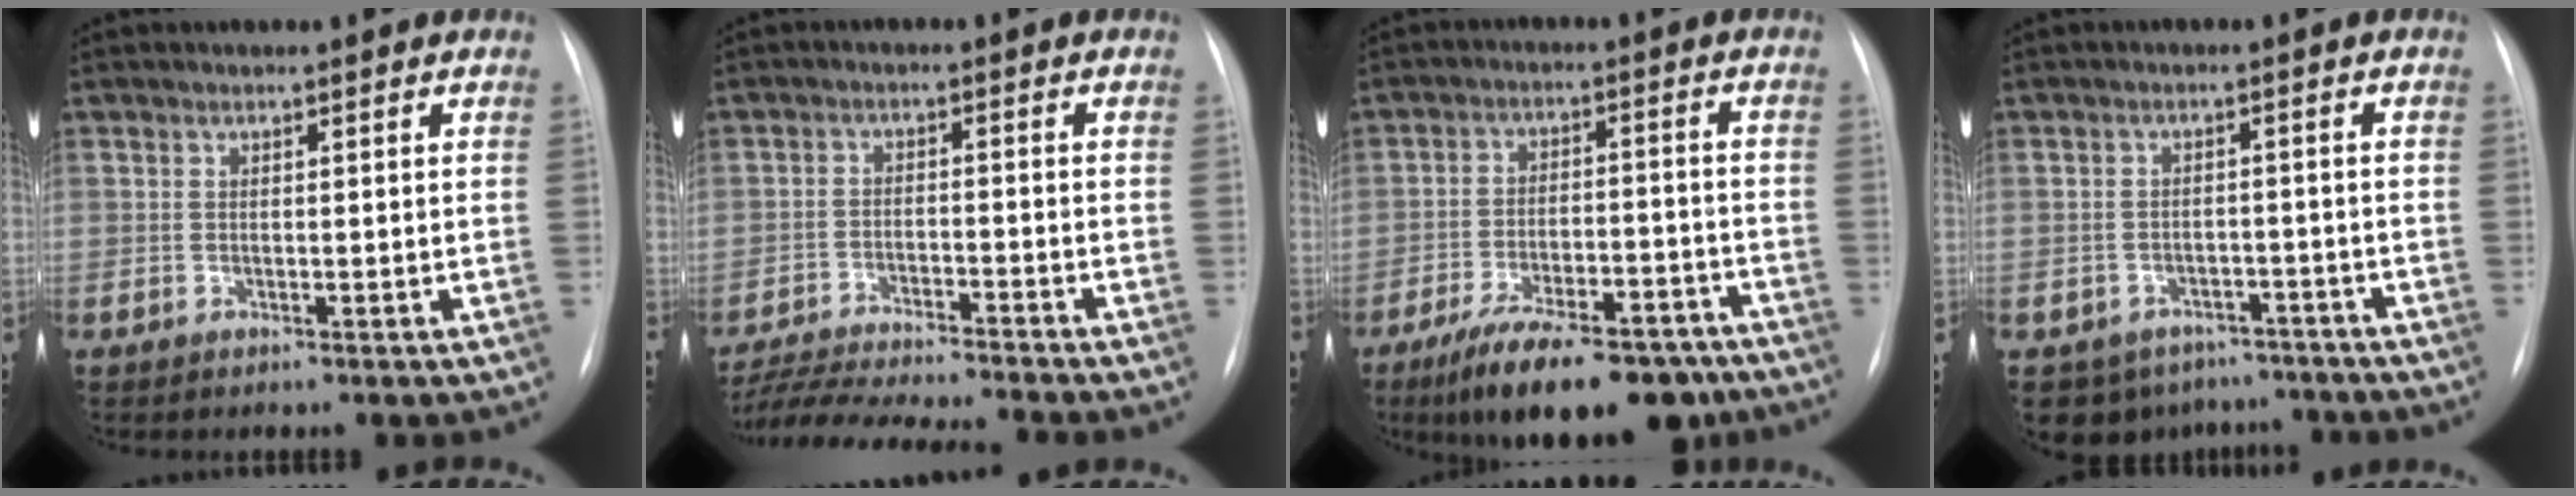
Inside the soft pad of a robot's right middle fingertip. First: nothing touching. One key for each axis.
{"total": 15.1, "fx": -13.9, "fy": -0.3, "fz": 5.9, "tx": -0.102, "ty": -0.019, "tz": -0.220}
{"total": 18.4, "fx": -14.1, "fy": 6.1, "fz": 10.2, "tx": -0.134, "ty": 0.008, "tz": -0.212}
{"total": 9.3, "fx": -7.2, "fy": 5.8, "fz": 1.3, "tx": -0.018, "ty": 0.016, "tz": -0.085}